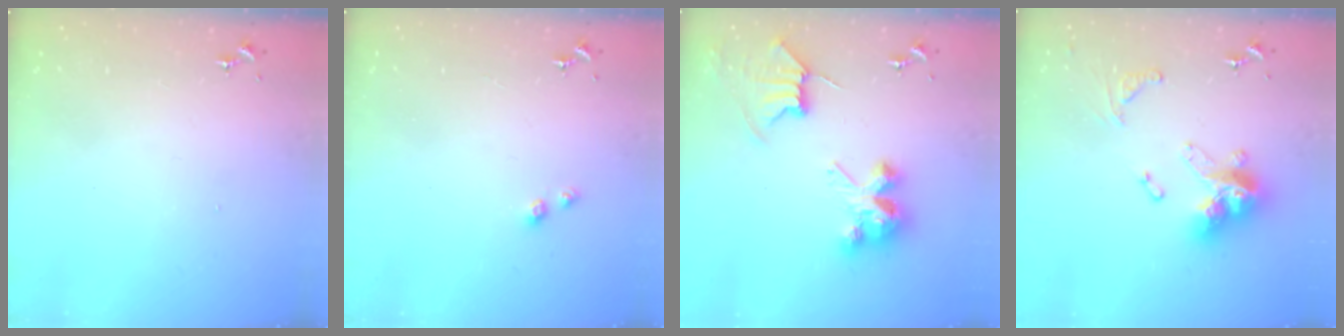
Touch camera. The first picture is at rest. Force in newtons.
{"total": 3.9, "press": 3.9, "slide": 0.6}
{"total": 8.5, "press": 8.5, "slide": 0.7}
{"total": 18.3, "press": 18.2, "slide": 1.7}